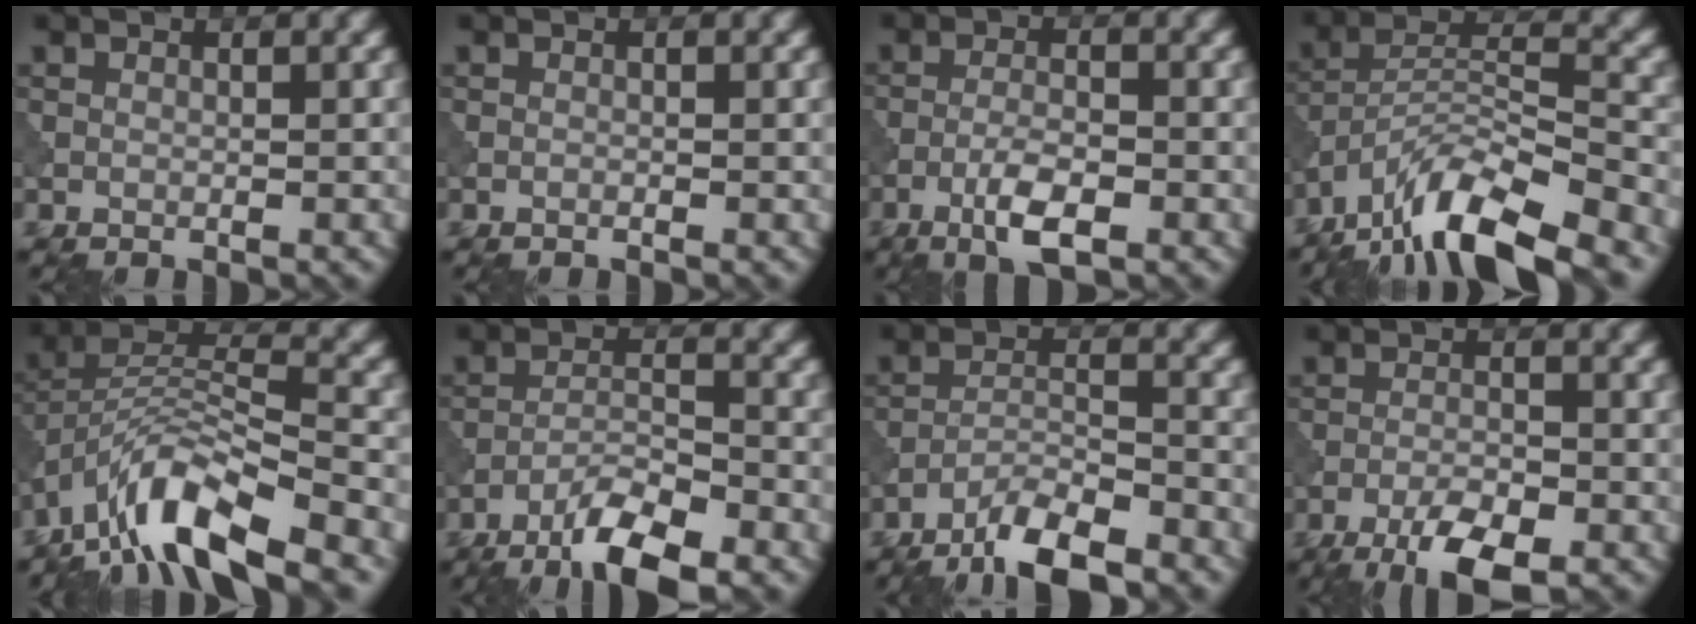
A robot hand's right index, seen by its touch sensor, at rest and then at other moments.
{"total": 0.0}
{"total": 3.8, "force": [-1.9, 1.0, 3.1], "torque": [-0.064, 0.003, -0.041]}
{"total": 11.5, "force": [-8.7, 3.0, 7.0], "torque": [-0.118, 0.011, -0.161]}
{"total": 10.3, "force": [-7.2, 3.1, 6.7], "torque": [-0.113, 0.009, -0.151]}
{"total": 6.2, "force": [-4.4, 1.3, 4.1], "torque": [-0.072, 0.002, -0.084]}
{"total": 6.5, "force": [-5.2, 1.3, 3.7], "torque": [-0.063, 0.000, -0.098]}
{"total": 5.6, "force": [-3.6, 1.6, 4.1], "torque": [-0.074, -0.002, -0.065]}